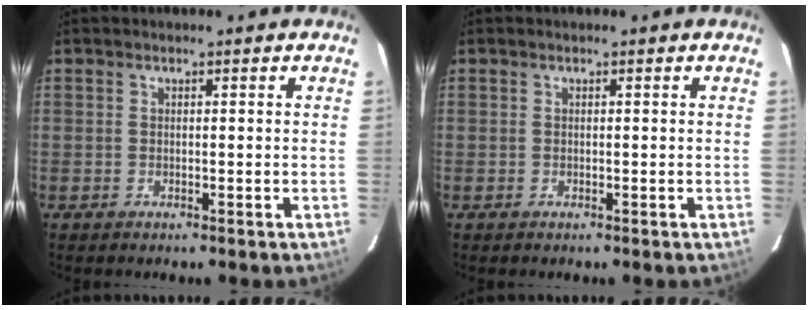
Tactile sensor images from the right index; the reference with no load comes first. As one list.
[{"total": 0.0}]